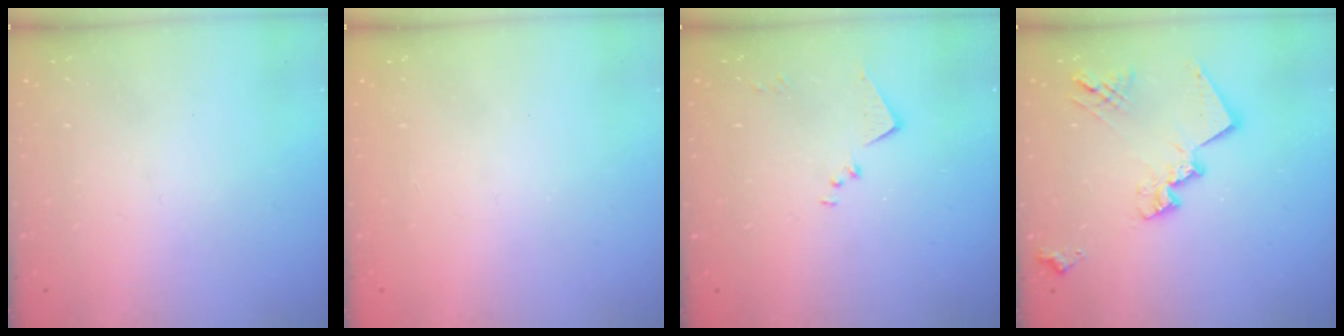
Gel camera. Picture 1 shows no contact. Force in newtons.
{"total": 1.1, "press": 1.1, "slide": 0.1}
{"total": 7.9, "press": 7.9, "slide": 0.5}
{"total": 16.6, "press": 16.6, "slide": 1.4}